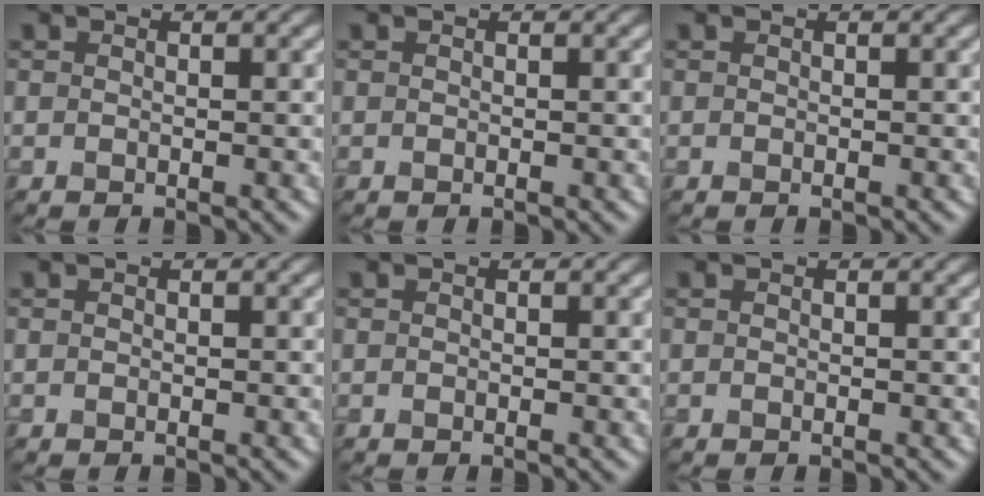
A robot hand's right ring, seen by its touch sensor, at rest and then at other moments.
{"total": 0.0}
{"total": 0.0}
{"total": 0.0}
{"total": 0.0}
{"total": 0.0}